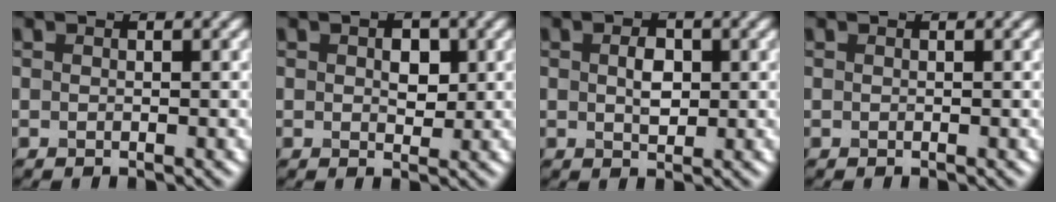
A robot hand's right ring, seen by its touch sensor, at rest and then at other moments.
{"total": 2.4, "force": [0.4, 1.5, 1.8], "torque": [-0.024, -0.002, 0.006]}
{"total": 2.3, "force": [0.2, 1.4, 1.8], "torque": [-0.036, 0.000, 0.005]}
{"total": 0.0}